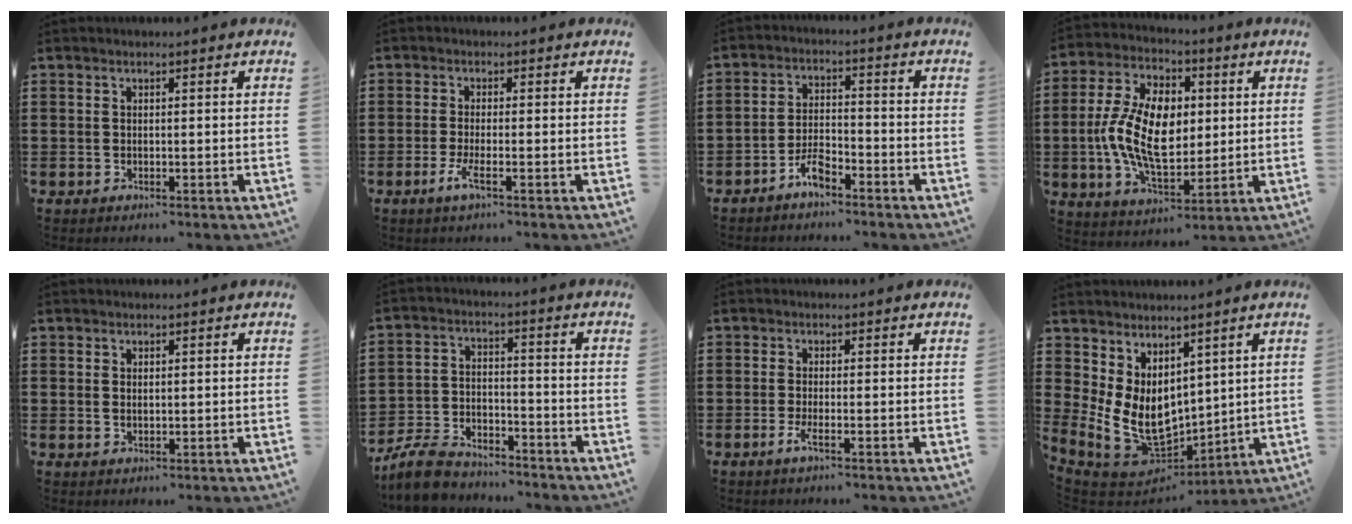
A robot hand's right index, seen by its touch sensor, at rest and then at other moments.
{"total": 3.2, "force": [-1.5, 0.4, 2.8], "torque": [-0.068, -0.012, -0.032]}
{"total": 4.4, "force": [-3.4, 1.6, 2.2], "torque": [-0.054, 0.008, -0.070]}
{"total": 13.4, "force": [0.2, 8.0, 10.8], "torque": [-0.231, 0.004, 0.002]}
{"total": 1.0, "force": [0.7, 0.6, 0.5], "torque": [-0.010, 0.004, 0.012]}
{"total": 7.1, "force": [-6.6, 1.8, 1.8], "torque": [-0.048, 0.016, -0.132]}
{"total": 2.2, "force": [-1.0, 0.3, 2.0], "torque": [-0.048, -0.008, -0.022]}
{"total": 10.6, "force": [1.8, 8.0, 6.8], "torque": [-0.162, -0.030, 0.046]}